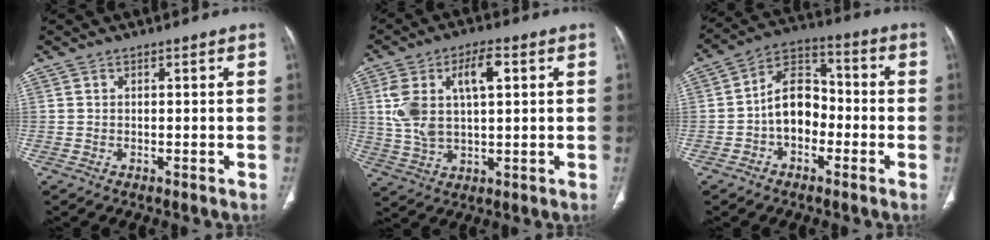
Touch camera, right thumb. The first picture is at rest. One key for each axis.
{"total": 12.3, "fx": 3.2, "fy": 6.0, "fz": 10.3, "tx": -0.202, "ty": 0.011, "tz": 0.063}
{"total": 10.6, "fx": -2.3, "fy": 7.6, "fz": 7.0, "tx": -0.090, "ty": 0.042, "tz": -0.056}